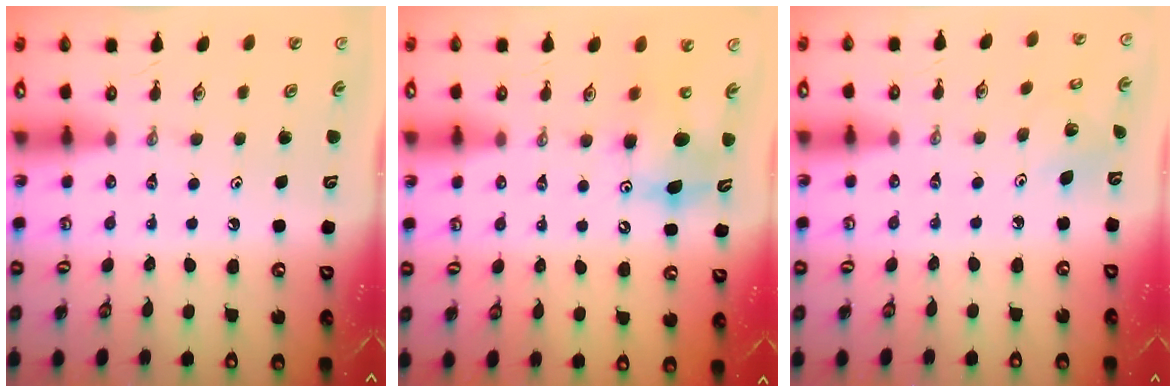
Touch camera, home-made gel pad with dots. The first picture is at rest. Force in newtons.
{"total": 8.9, "press": 8.7, "slide": 1.8}
{"total": 2.9, "press": 2.9, "slide": 0.2}